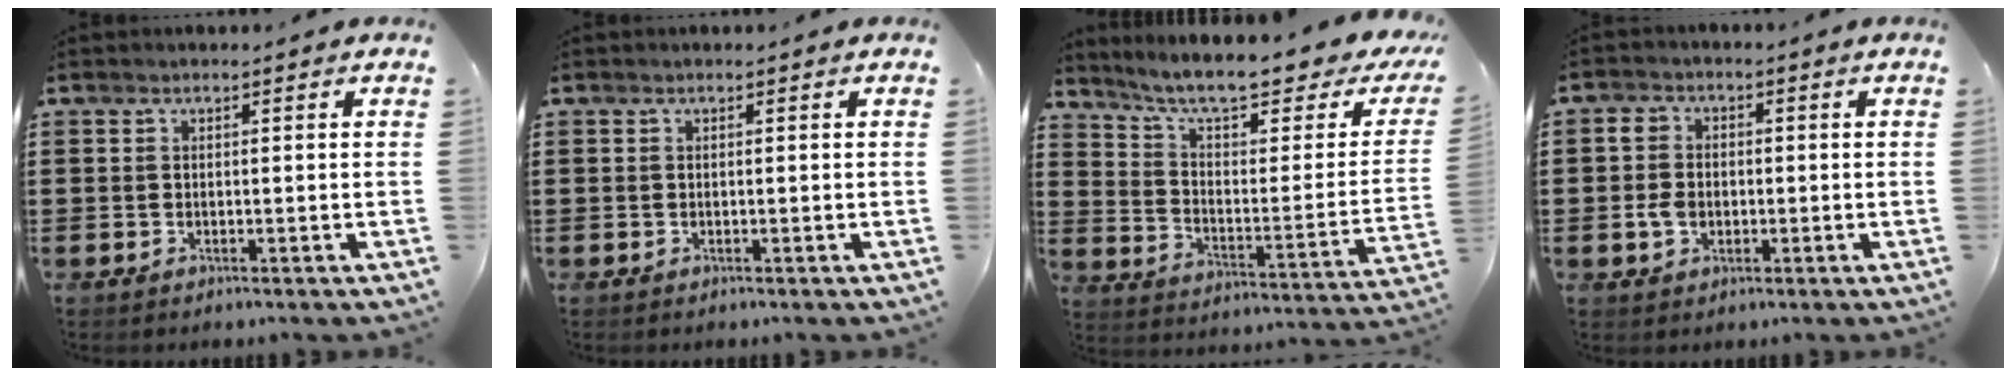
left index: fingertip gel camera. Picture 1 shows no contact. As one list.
[{"total": 0.0}, {"total": 8.9, "force": [7.0, 0.9, 5.3], "torque": [-0.115, -0.053, 0.114]}, {"total": 4.2, "force": [-0.7, 3.4, 2.4], "torque": [-0.063, 0.004, -0.018]}]